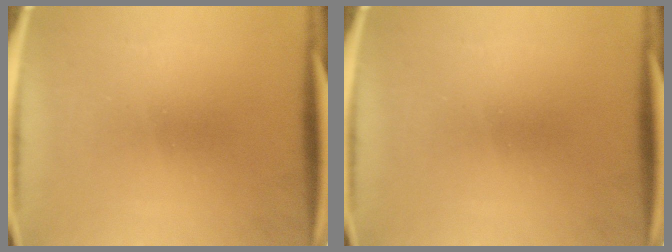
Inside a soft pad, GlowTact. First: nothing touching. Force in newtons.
{"total": 0.0}